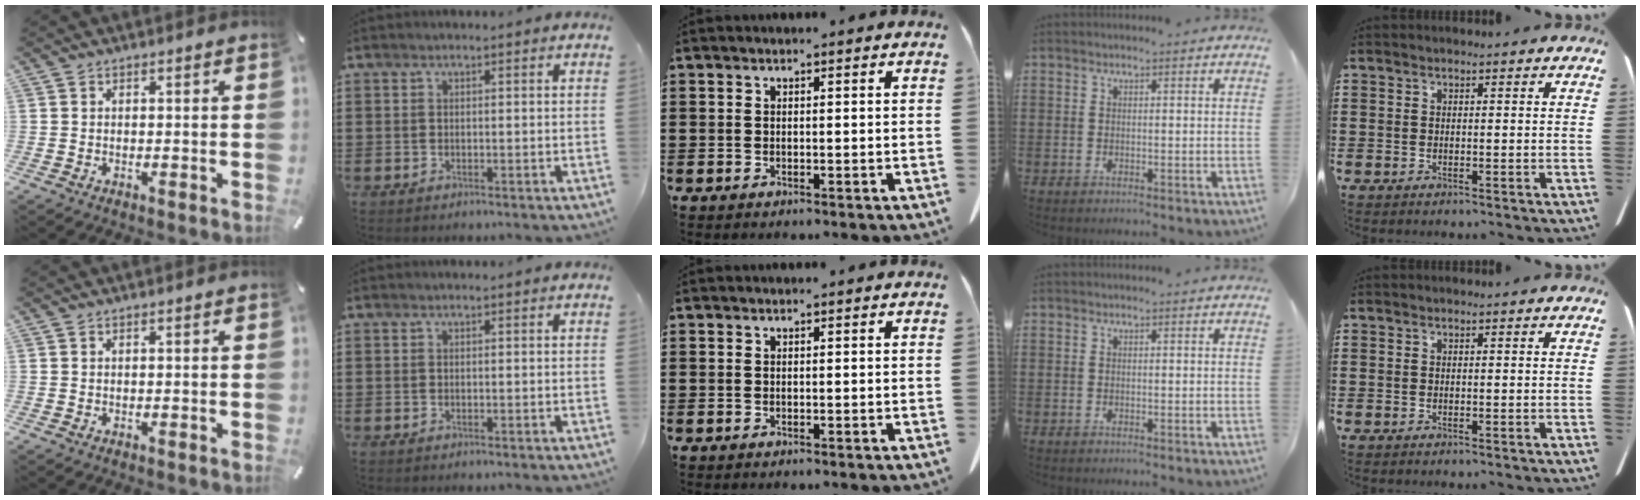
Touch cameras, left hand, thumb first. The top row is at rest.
{}